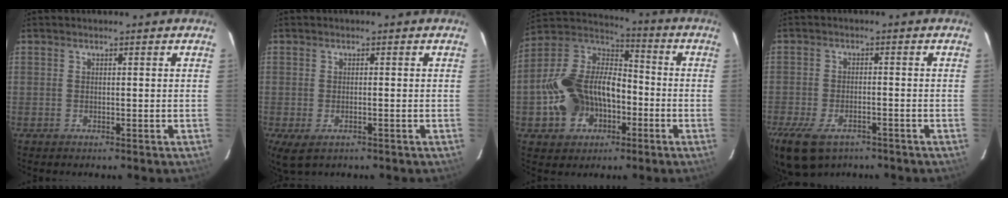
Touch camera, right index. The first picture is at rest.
{"total": 4.6, "force": [-2.6, 1.7, 3.5], "torque": [-0.073, -0.016, -0.038]}
{"total": 17.3, "force": [-5.1, 12.6, 10.7], "torque": [-0.244, 0.031, -0.080]}
{"total": 12.9, "force": [-8.3, 6.5, 7.4], "torque": [-0.190, -0.036, -0.142]}